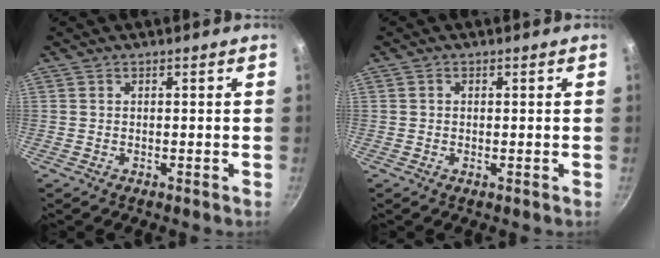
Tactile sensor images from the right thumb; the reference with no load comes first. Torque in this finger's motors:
{"motor_torque": [-0.76, -0.13, -0.31, -0.02, 0.05]}